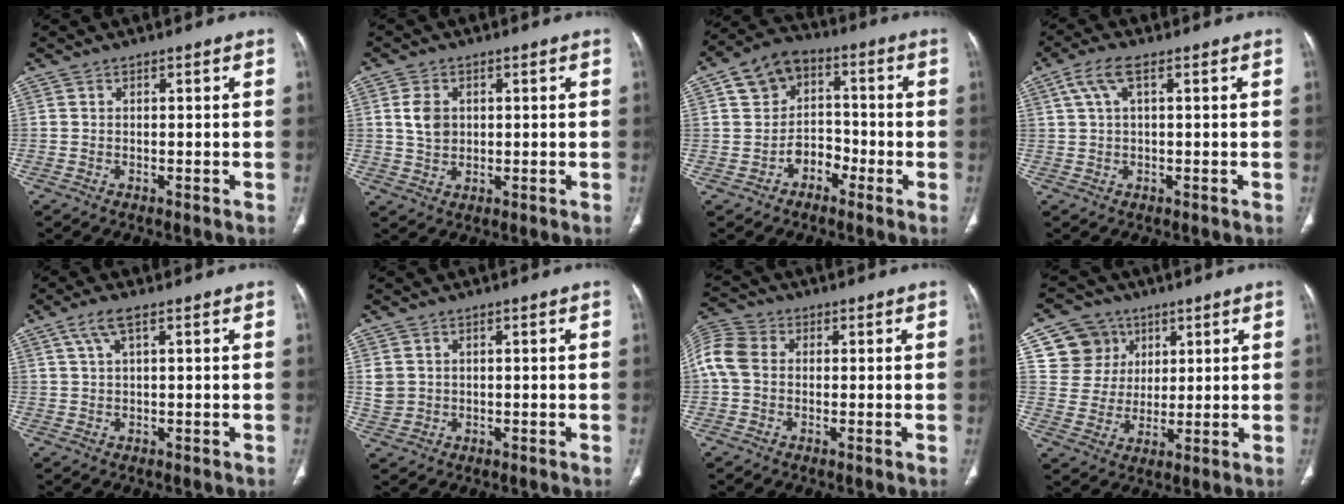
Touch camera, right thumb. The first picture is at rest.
{"total": 4.8, "force": [0.9, 3.7, 2.9], "torque": [-0.042, -0.003, 0.017]}
{"total": 9.1, "force": [-2.1, 7.9, 4.0], "torque": [-0.028, 0.032, -0.051]}
{"total": 4.6, "force": [1.7, 1.7, 3.9], "torque": [-0.098, 0.018, 0.035]}
{"total": 3.8, "force": [1.8, 1.1, 3.2], "torque": [-0.077, 0.010, 0.041]}
{"total": 3.3, "force": [0.6, 2.9, 1.3], "torque": [-0.024, 0.000, 0.020]}
{"total": 7.8, "force": [0.2, 6.2, 4.7], "torque": [-0.101, 0.024, -0.007]}
{"total": 10.4, "force": [4.4, 9.2, 2.0], "torque": [0.001, -0.013, 0.086]}